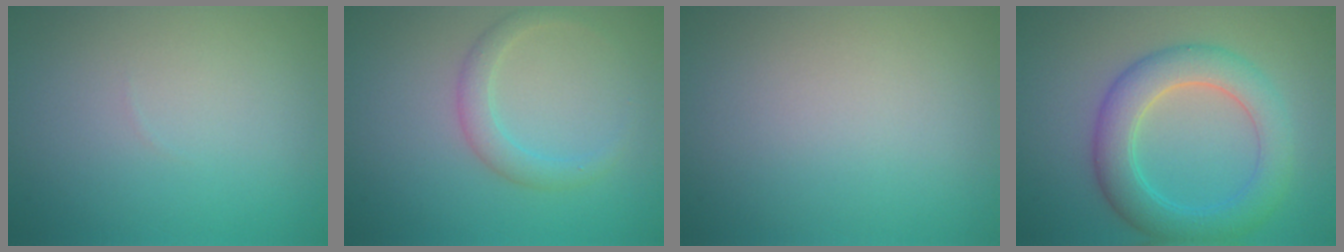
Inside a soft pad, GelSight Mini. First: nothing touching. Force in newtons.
{"total": 2.0, "press": 2.0, "slide": 0.2}
{"total": 0.0}
{"total": 5.7, "press": 5.7, "slide": 0.1}